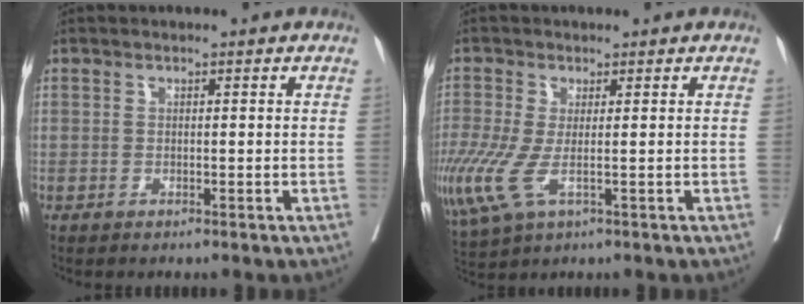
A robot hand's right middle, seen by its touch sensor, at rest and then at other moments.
{"total": 10.1, "force": [-2.5, 4.1, 8.9], "torque": [-0.225, -0.020, -0.035]}